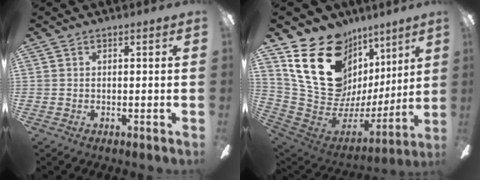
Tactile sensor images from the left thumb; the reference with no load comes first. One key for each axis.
{"total": 23.9, "fx": 11.6, "fy": 16.4, "fz": 13.0, "tx": -0.238, "ty": -0.066, "tz": 0.239}